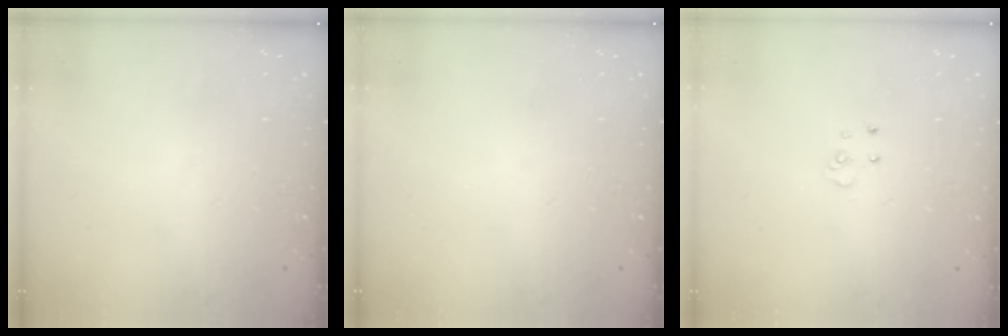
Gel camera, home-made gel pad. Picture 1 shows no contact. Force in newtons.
{"total": 0.0}
{"total": 3.4, "press": 3.4, "slide": 0.3}